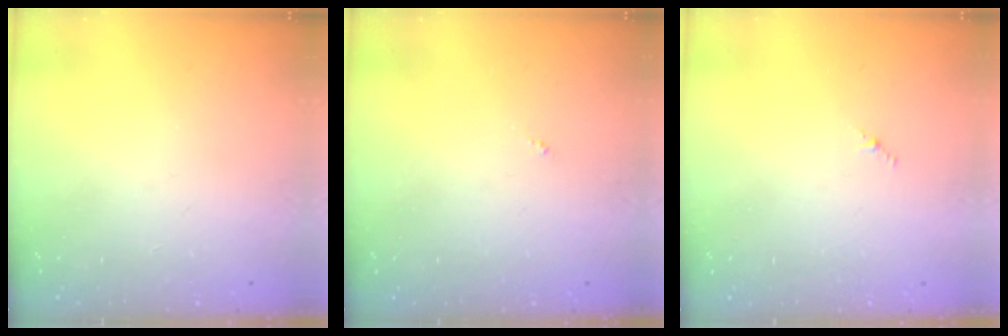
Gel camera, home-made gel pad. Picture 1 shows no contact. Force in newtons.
{"total": 0.0}
{"total": 1.2, "press": 1.1, "slide": 0.6}